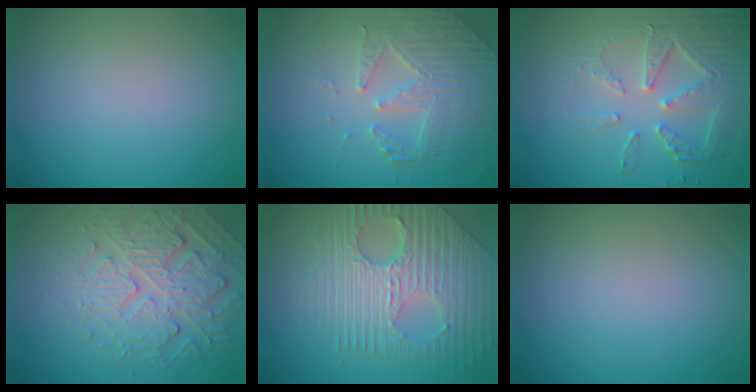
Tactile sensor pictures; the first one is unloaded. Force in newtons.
{"total": 4.4, "press": 4.2, "slide": 1.2}
{"total": 4.5, "press": 4.4, "slide": 0.7}
{"total": 5.1, "press": 4.3, "slide": 2.8}
{"total": 8.9, "press": 6.0, "slide": 6.6}
{"total": 0.0}